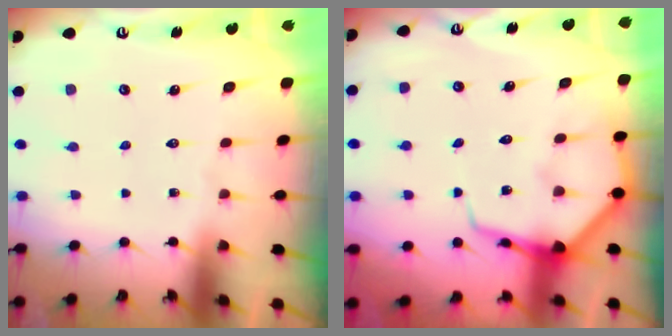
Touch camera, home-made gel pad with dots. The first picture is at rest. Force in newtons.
{"total": 7.5, "press": 7.5, "slide": 0.9}